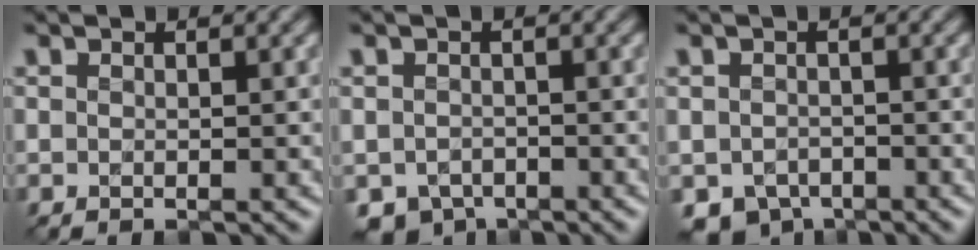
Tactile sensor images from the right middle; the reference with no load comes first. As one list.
[{"total": 2.0, "force": [-1.7, 1.0, -0.2], "torque": [-0.001, -0.010, -0.029]}, {"total": 2.5, "force": [-2.1, 1.4, 0.2], "torque": [-0.007, -0.012, -0.035]}]